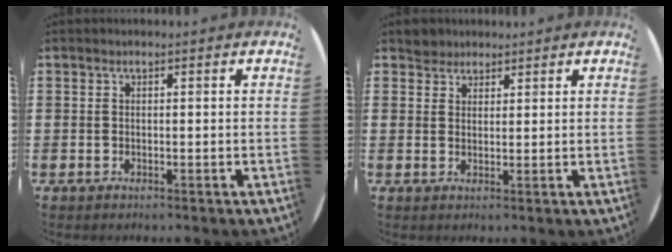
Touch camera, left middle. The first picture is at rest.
{"total": 2.5, "force": [2.2, 1.1, -0.3], "torque": [0.007, 0.002, 0.044]}